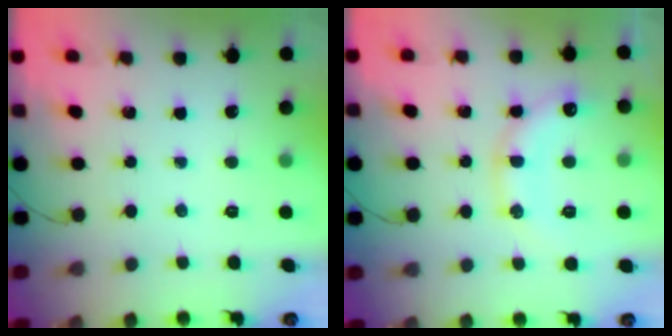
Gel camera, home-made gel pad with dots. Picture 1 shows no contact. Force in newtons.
{"total": 13.3, "press": 13.3, "slide": 0.9}